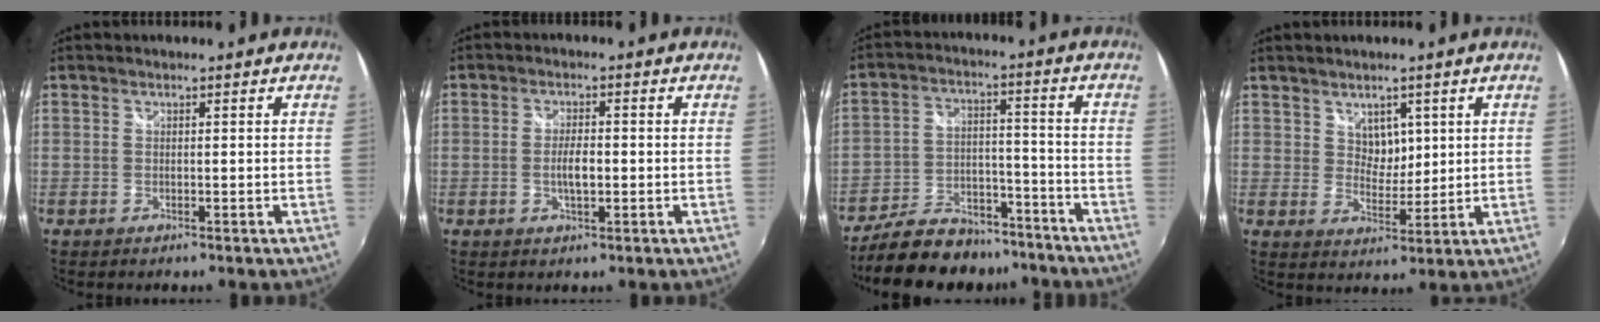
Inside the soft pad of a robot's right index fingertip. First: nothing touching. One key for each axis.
{"total": 3.7, "fx": -0.6, "fy": 1.3, "fz": 3.4, "tx": -0.063, "ty": -0.001, "tz": -0.013}
{"total": 18.2, "fx": -15.0, "fy": 8.2, "fz": 6.3, "tx": -0.144, "ty": 0.024, "tz": -0.210}
{"total": 4.4, "fx": 2.1, "fy": 3.3, "fz": 2.0, "tx": -0.023, "ty": -0.002, "tz": 0.039}